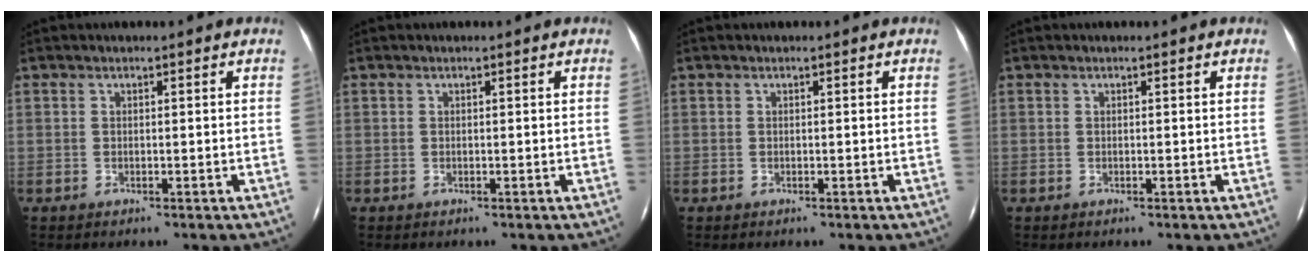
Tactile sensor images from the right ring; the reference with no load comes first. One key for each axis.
{"total": 0.0}
{"total": 0.0}
{"total": 0.0}